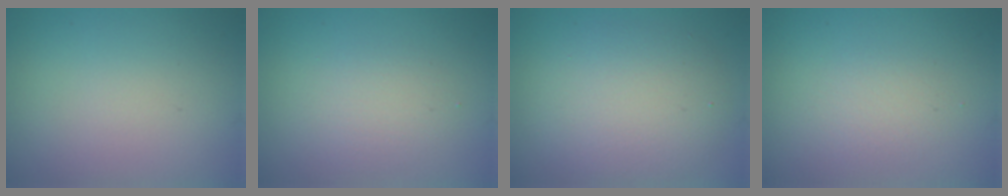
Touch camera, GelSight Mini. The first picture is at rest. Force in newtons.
{"total": 1.9, "press": 1.9, "slide": 0.0}
{"total": 5.3, "press": 5.3, "slide": 0.3}
{"total": 1.6, "press": 1.6, "slide": 0.1}